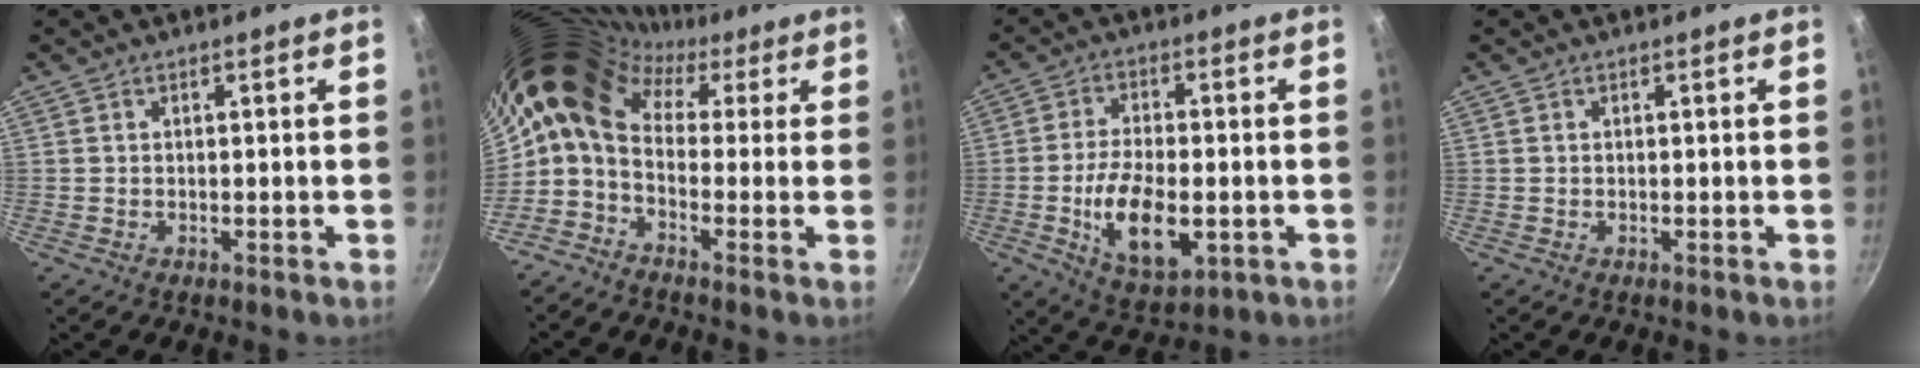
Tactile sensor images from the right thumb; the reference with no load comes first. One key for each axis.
{"total": 12.9, "fx": 4.0, "fy": 8.7, "fz": 8.5, "tx": -0.139, "ty": 0.018, "tz": 0.044}
{"total": 13.3, "fx": -3.0, "fy": 6.7, "fz": 11.0, "tx": -0.188, "ty": 0.008, "tz": -0.044}
{"total": 0.0}